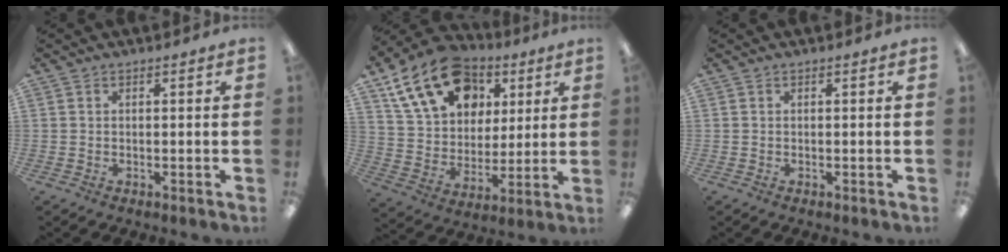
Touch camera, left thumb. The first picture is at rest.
{"total": 20.1, "force": [10.8, 13.8, 9.8], "torque": [-0.172, -0.037, 0.203]}
{"total": 0.0}